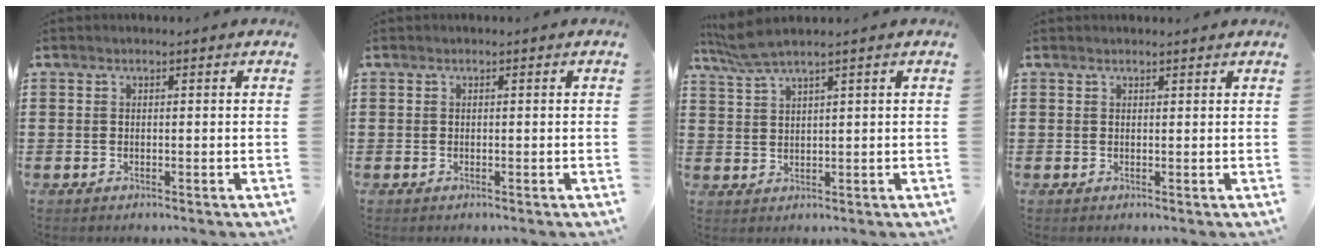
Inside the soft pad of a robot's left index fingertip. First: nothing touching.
{"total": 0.0}
{"total": 3.5, "force": [2.7, 0.0, 2.2], "torque": [-0.052, -0.002, 0.049]}
{"total": 0.8, "force": [0.7, 0.3, -0.2], "torque": [0.002, 0.001, 0.014]}